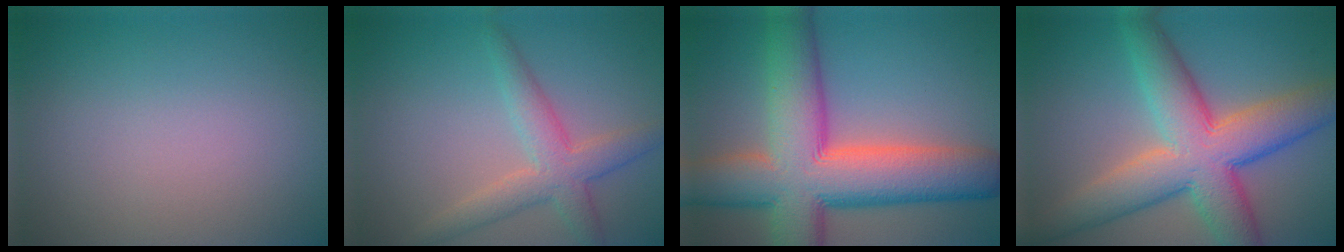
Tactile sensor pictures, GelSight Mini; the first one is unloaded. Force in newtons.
{"total": 3.9, "press": 3.8, "slide": 0.3}
{"total": 13.6, "press": 13.5, "slide": 0.6}
{"total": 9.9, "press": 9.9, "slide": 0.5}